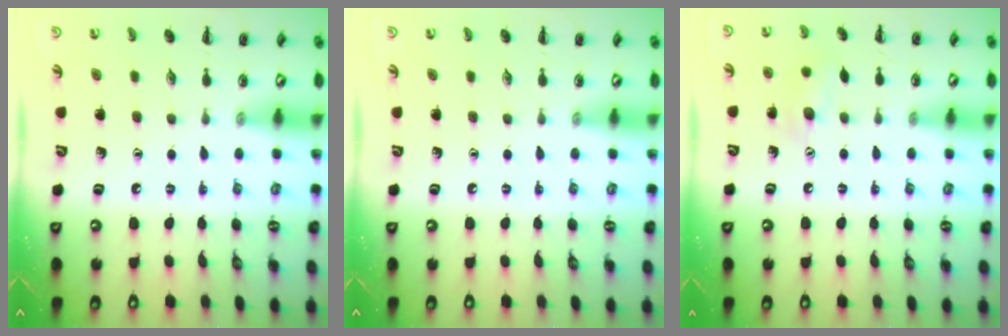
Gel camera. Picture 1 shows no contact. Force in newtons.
{"total": 0.0}
{"total": 7.7, "press": 7.6, "slide": 1.3}